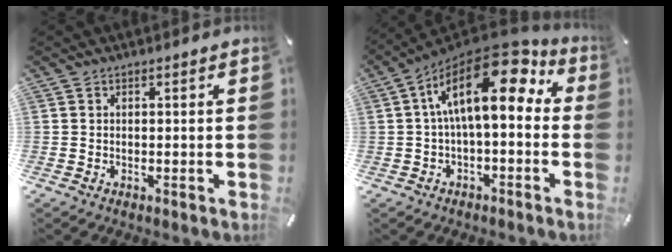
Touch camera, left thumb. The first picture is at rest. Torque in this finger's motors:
{"motor_torque": [-0.26, 2.33, 1.64, -1.12, 0.64]}